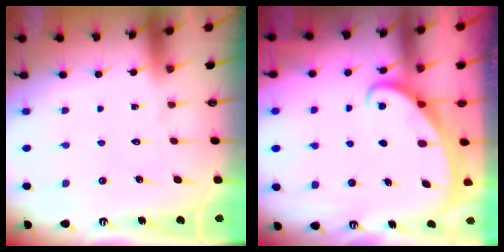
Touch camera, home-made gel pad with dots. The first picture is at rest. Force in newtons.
{"total": 2.2, "press": 2.2, "slide": 0.4}